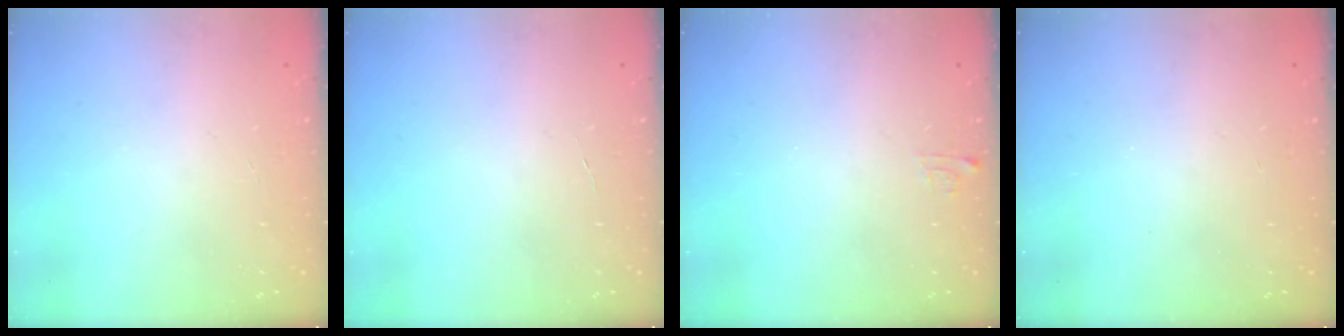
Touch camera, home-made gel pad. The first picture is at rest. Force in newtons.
{"total": 2.1, "press": 2.1, "slide": 0.2}
{"total": 4.2, "press": 4.2, "slide": 0.4}
{"total": 0.0}